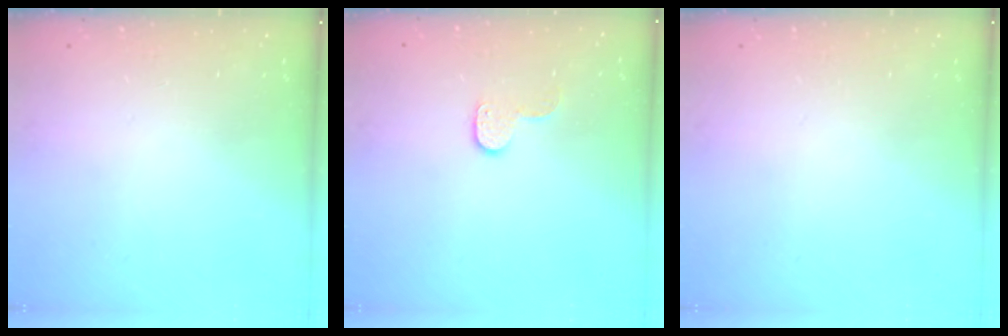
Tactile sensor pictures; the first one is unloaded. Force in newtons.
{"total": 5.9, "press": 5.9, "slide": 0.5}
{"total": 0.0}